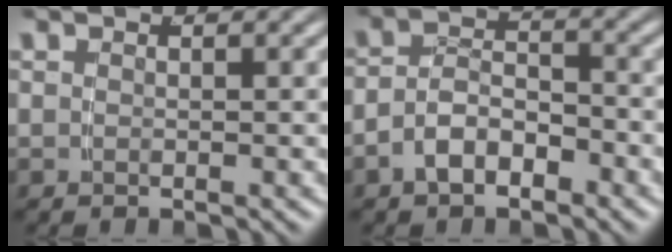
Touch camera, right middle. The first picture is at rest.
{"total": 4.3, "force": [-2.4, 2.9, 2.2], "torque": [-0.034, -0.006, -0.043]}